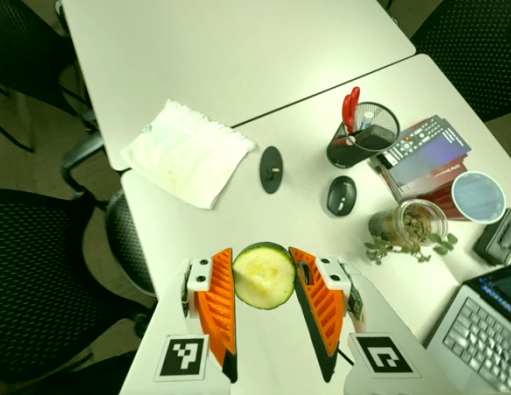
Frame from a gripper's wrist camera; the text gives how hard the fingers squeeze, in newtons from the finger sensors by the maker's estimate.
{"total": 8.2, "left": 7.7, "right": 8.7}